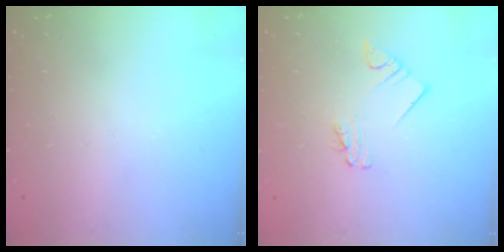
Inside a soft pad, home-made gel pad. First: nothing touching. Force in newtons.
{"total": 2.0, "press": 2.0, "slide": 0.3}